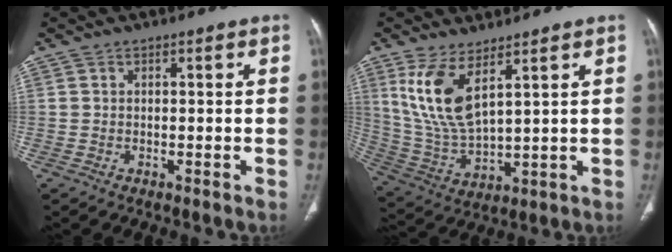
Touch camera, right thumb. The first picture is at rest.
{"total": 11.3, "force": [5.7, 4.2, 8.9], "torque": [-0.183, -0.034, 0.130]}